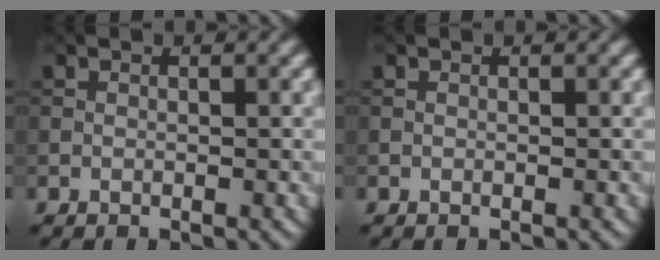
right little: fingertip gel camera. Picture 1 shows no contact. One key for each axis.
{"total": 0.0}